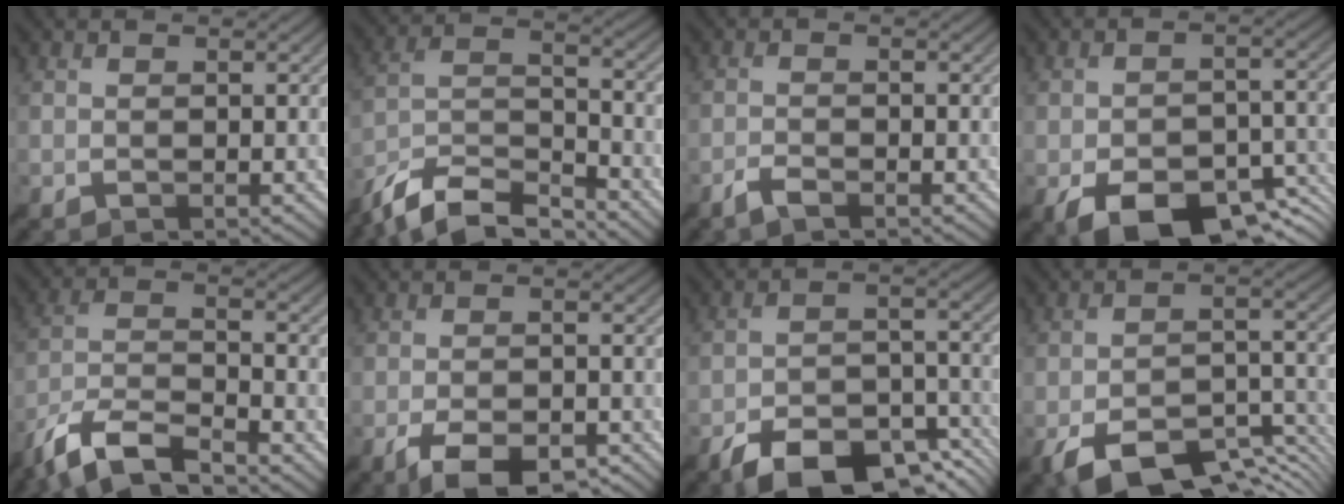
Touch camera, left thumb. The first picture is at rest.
{"total": 11.9, "force": [-9.7, 3.1, 6.1], "torque": [-0.132, -0.002, -0.189]}
{"total": 1.9, "force": [-1.4, 0.3, 1.3], "torque": [-0.031, 0.002, -0.034]}
{"total": 12.0, "force": [-6.6, 5.6, 8.3], "torque": [-0.143, -0.013, -0.109]}
{"total": 10.4, "force": [-7.9, 2.7, 6.3], "torque": [-0.136, -0.003, -0.164]}
{"total": 7.9, "force": [-4.8, 2.5, 5.7], "torque": [-0.102, 0.000, -0.080]}
{"total": 11.6, "force": [-7.6, 4.6, 7.4], "torque": [-0.127, -0.004, -0.141]}
{"total": 11.8, "force": [-7.7, 4.3, 8.0], "torque": [-0.137, -0.008, -0.135]}